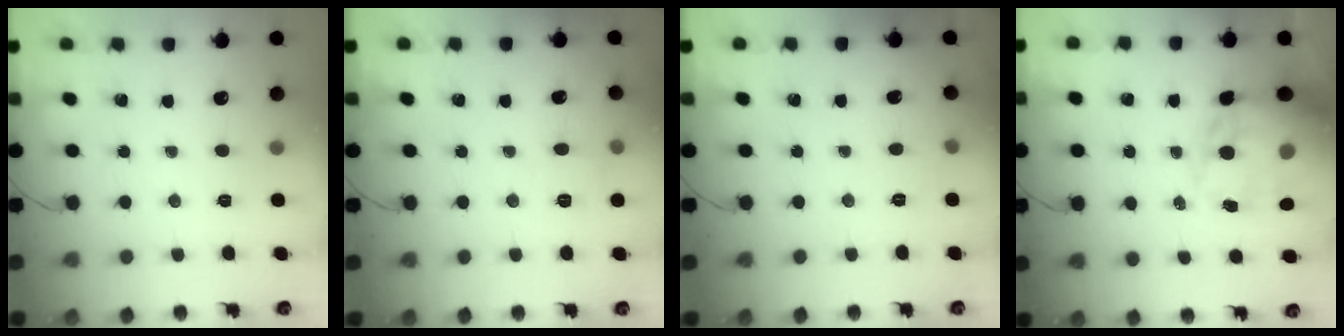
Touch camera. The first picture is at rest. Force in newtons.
{"total": 6.9, "press": 6.7, "slide": 1.8}
{"total": 2.0, "press": 1.7, "slide": 1.0}
{"total": 18.4, "press": 17.9, "slide": 4.3}